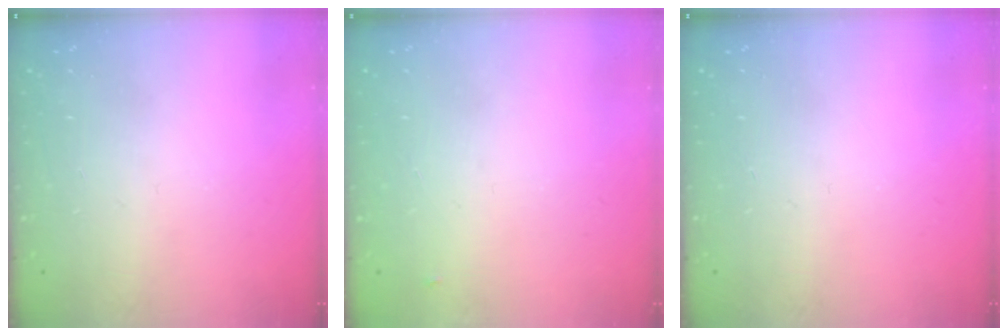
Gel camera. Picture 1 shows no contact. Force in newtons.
{"total": 2.8, "press": 2.8, "slide": 0.4}
{"total": 0.0}